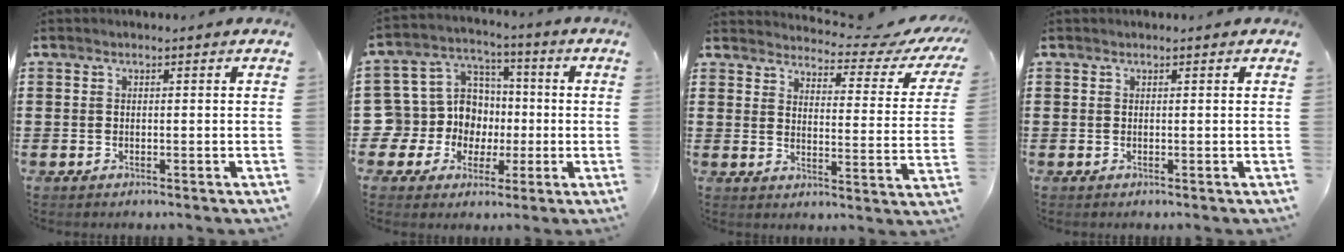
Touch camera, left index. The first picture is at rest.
{"total": 10.9, "force": [0.0, 10.4, 3.3], "torque": [-0.133, -0.004, 0.005]}
{"total": 4.5, "force": [4.1, 0.6, 1.8], "torque": [-0.036, -0.038, 0.060]}
{"total": 0.0}